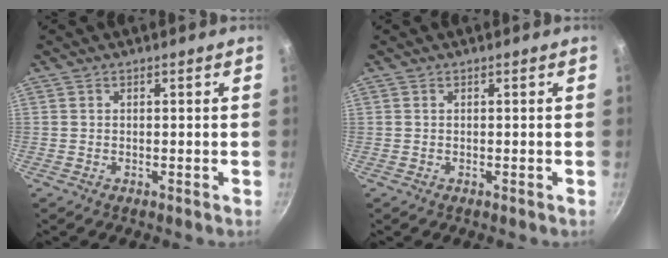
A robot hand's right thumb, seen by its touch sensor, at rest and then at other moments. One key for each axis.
{"total": 0.0}